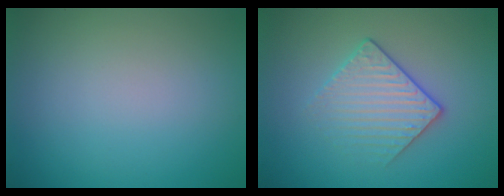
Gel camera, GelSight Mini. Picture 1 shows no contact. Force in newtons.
{"total": 3.0, "press": 2.8, "slide": 1.2}